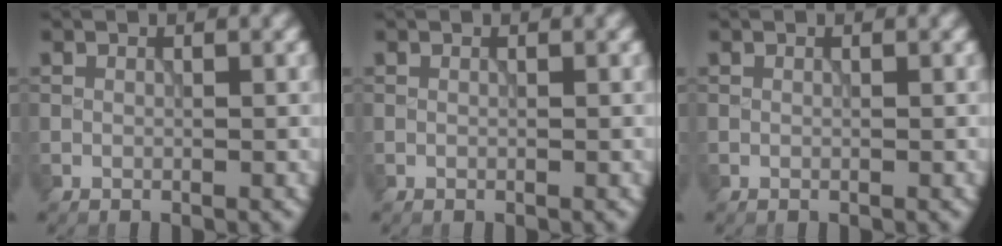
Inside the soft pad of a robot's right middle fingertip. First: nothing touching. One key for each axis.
{"total": 0.0}
{"total": 0.0}